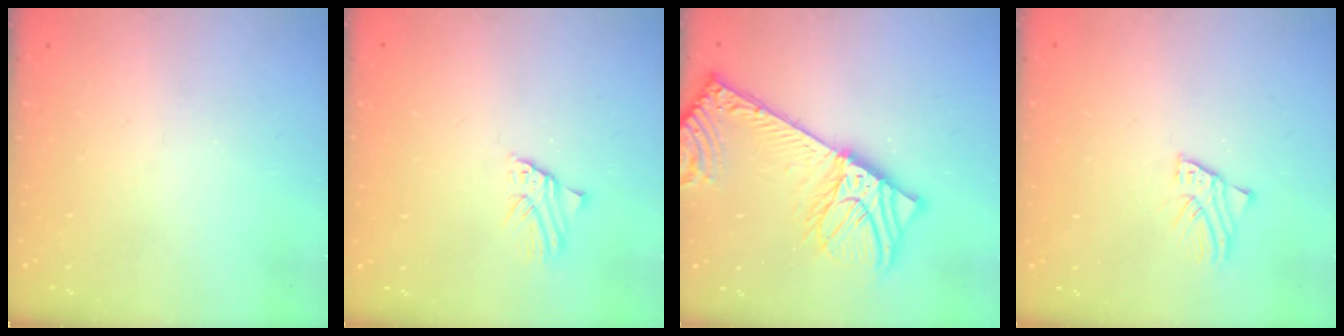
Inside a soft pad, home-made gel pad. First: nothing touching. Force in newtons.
{"total": 1.8, "press": 1.8, "slide": 0.2}
{"total": 14.5, "press": 14.2, "slide": 2.6}
{"total": 1.9, "press": 1.9, "slide": 0.1}